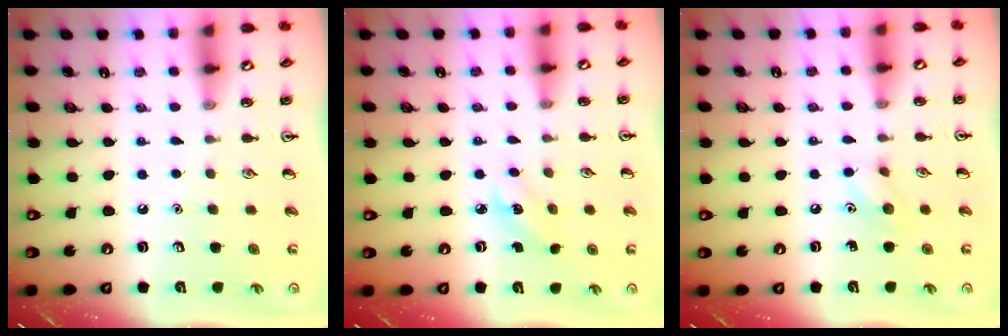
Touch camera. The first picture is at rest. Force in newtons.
{"total": 2.3, "press": 2.1, "slide": 0.8}
{"total": 5.5, "press": 5.3, "slide": 1.2}